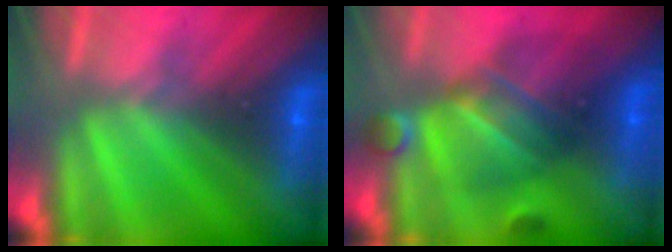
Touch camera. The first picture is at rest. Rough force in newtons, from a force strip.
{"total": 7.4}